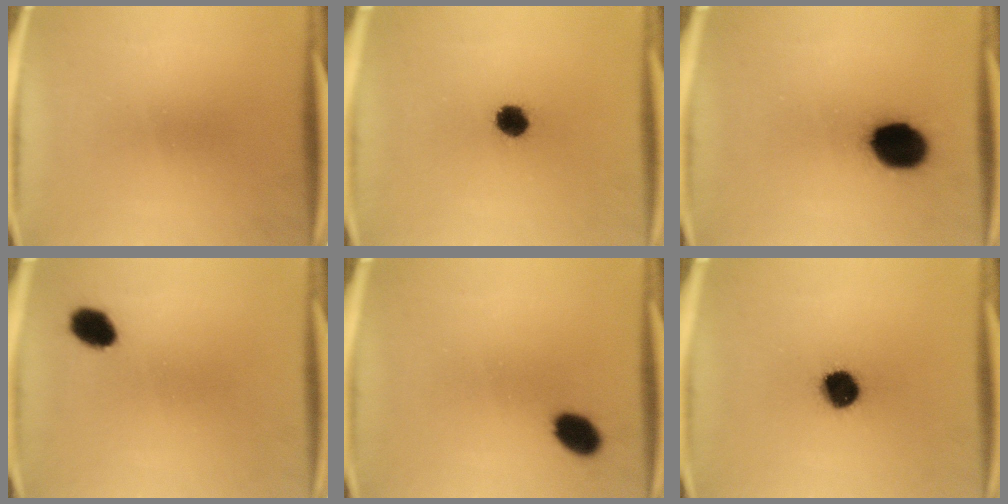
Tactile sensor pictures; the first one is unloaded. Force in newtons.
{"total": 5.8}
{"total": 11.9}
{"total": 5.5}
{"total": 5.5}
{"total": 9.5}